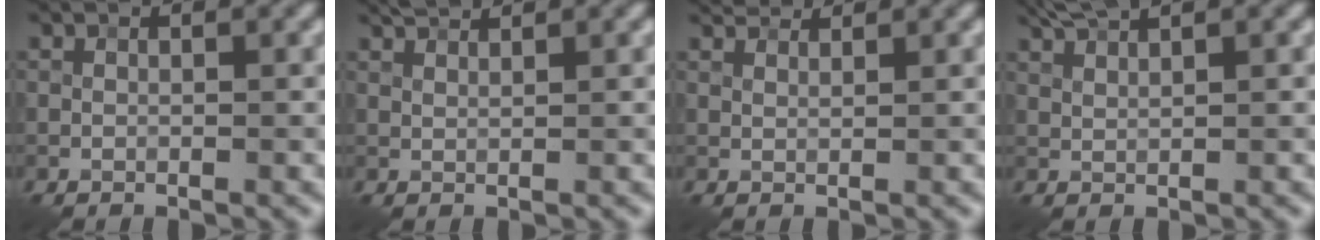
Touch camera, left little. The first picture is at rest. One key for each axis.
{"total": 1.8, "fx": 1.6, "fy": 0.2, "fz": 0.8, "tx": -0.023, "ty": 0.001, "tz": 0.027}
{"total": 2.5, "fx": 2.2, "fy": 0.6, "fz": 1.0, "tx": -0.023, "ty": -0.003, "tz": 0.036}
{"total": 2.4, "fx": 2.0, "fy": 0.4, "fz": 1.4, "tx": -0.033, "ty": 0.003, "tz": 0.040}